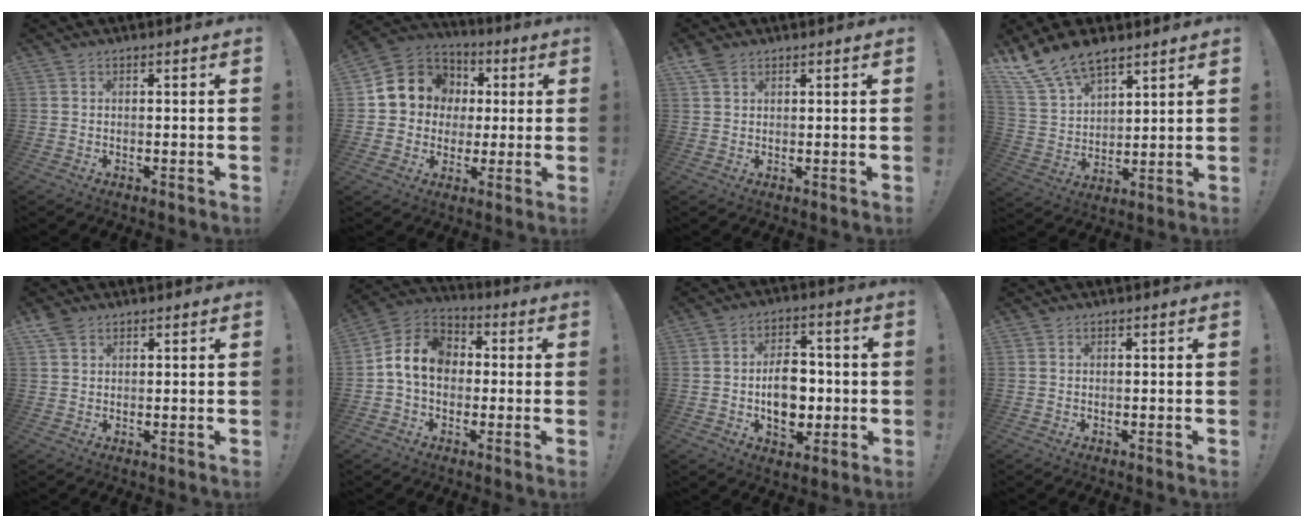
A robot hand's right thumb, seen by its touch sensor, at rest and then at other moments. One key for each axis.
{"total": 12.0, "fx": 2.4, "fy": 11.2, "fz": 3.6, "tx": -0.052, "ty": -0.002, "tz": 0.061}
{"total": 3.2, "fx": 2.2, "fy": 1.8, "fz": 1.5, "tx": -0.032, "ty": -0.003, "tz": 0.042}
{"total": 13.2, "fx": 10.3, "fy": 6.1, "fz": 5.6, "tx": -0.115, "ty": -0.064, "tz": 0.199}
{"total": 3.3, "fx": 2.3, "fy": 2.0, "fz": 1.4, "tx": -0.023, "ty": -0.007, "tz": 0.043}
{"total": 11.7, "fx": 0.6, "fy": 9.1, "fz": 7.4, "tx": -0.127, "ty": 0.021, "tz": 0.021}
{"total": 11.8, "fx": -1.2, "fy": 8.4, "fz": 8.2, "tx": -0.112, "ty": 0.006, "tz": -0.020}
{"total": 0.0}